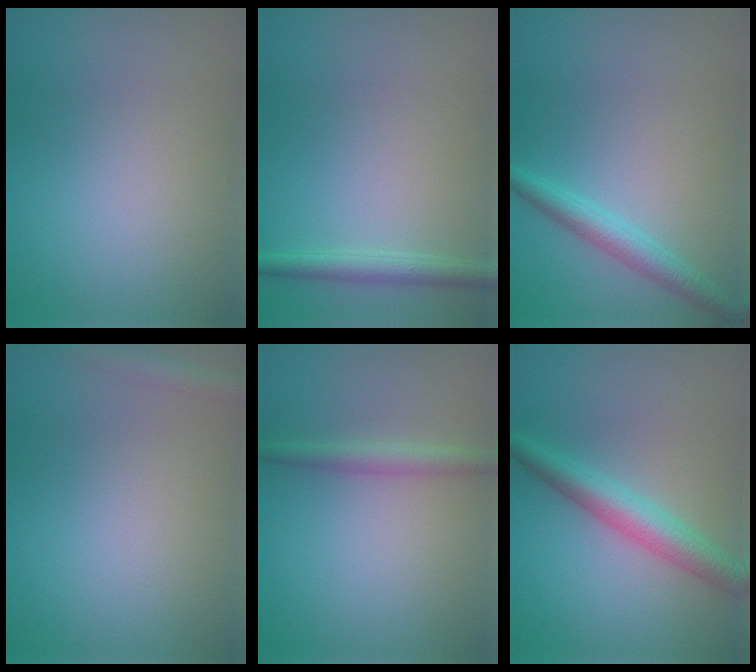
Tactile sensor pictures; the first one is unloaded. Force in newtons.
{"total": 2.0, "press": 2.0, "slide": 0.1}
{"total": 2.6, "press": 2.6, "slide": 0.1}
{"total": 2.1, "press": 2.1, "slide": 0.1}
{"total": 1.9, "press": 1.9, "slide": 0.0}
{"total": 3.8, "press": 3.8, "slide": 0.1}